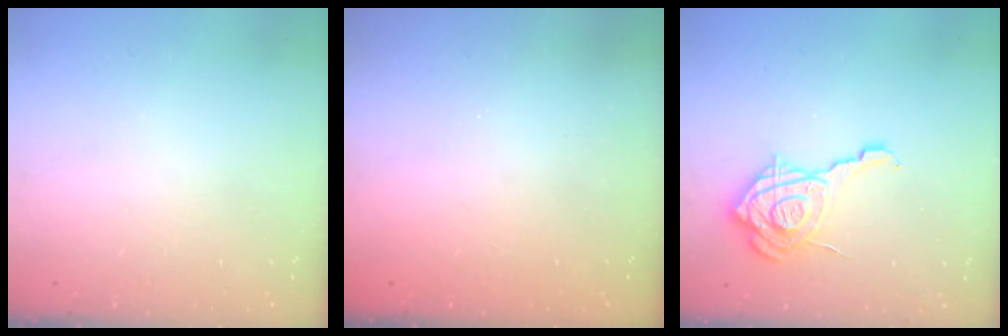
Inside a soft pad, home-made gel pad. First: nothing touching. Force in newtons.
{"total": 2.3, "press": 2.2, "slide": 0.8}
{"total": 18.2, "press": 18.1, "slide": 2.0}